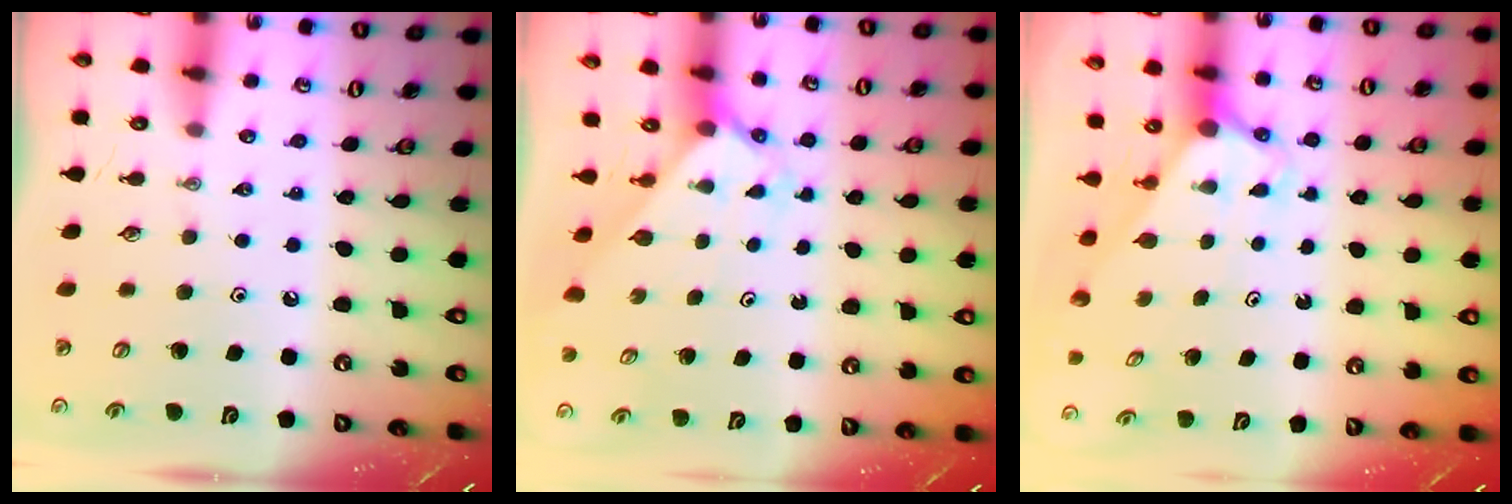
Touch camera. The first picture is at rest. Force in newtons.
{"total": 1.9, "press": 1.9, "slide": 0.2}
{"total": 2.8, "press": 2.8, "slide": 0.0}